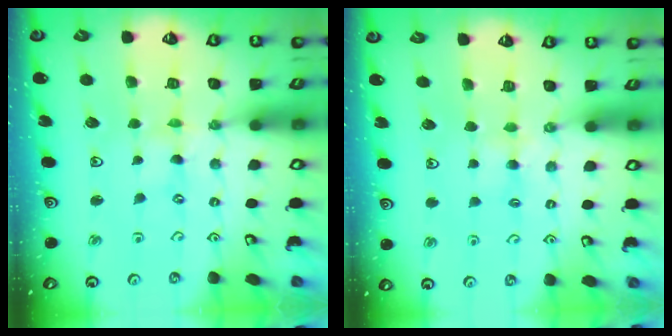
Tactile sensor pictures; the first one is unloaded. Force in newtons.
{"total": 3.9, "press": 3.9, "slide": 0.4}